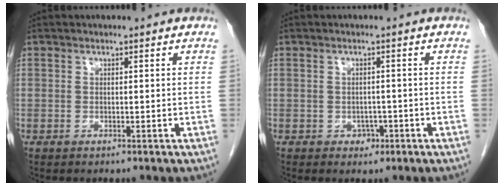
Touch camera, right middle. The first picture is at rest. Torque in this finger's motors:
{"motor_torque": [0.23, -0.02, 0.07, 0.00]}